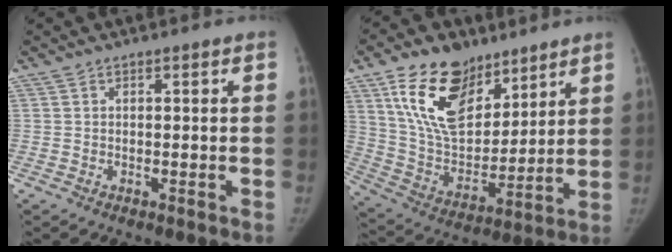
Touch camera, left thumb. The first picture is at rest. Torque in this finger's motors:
{"motor_torque": [0.35, 0.41, 1.59, -1.18, 0.11]}